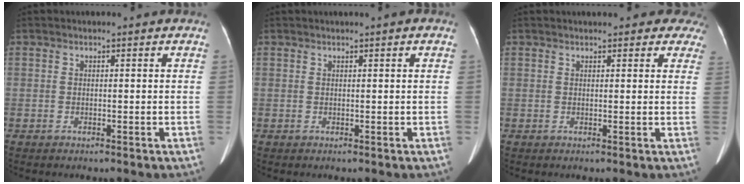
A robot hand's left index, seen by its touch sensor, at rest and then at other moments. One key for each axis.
{"total": 0.5, "fx": 0.2, "fy": -0.1, "fz": 0.5, "tx": -0.008, "ty": 0.002, "tz": 0.004}
{"total": 9.5, "fx": 8.2, "fy": 3.2, "fz": 3.6, "tx": -0.010, "ty": 0.003, "tz": 0.079}